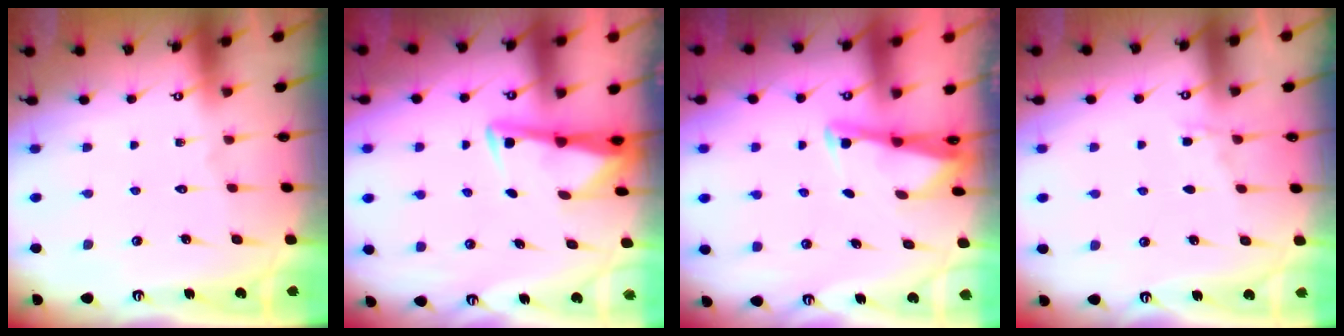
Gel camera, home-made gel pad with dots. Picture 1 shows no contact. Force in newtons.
{"total": 2.9, "press": 2.9, "slide": 0.4}
{"total": 2.6, "press": 2.6, "slide": 0.1}
{"total": 4.2, "press": 4.1, "slide": 0.6}